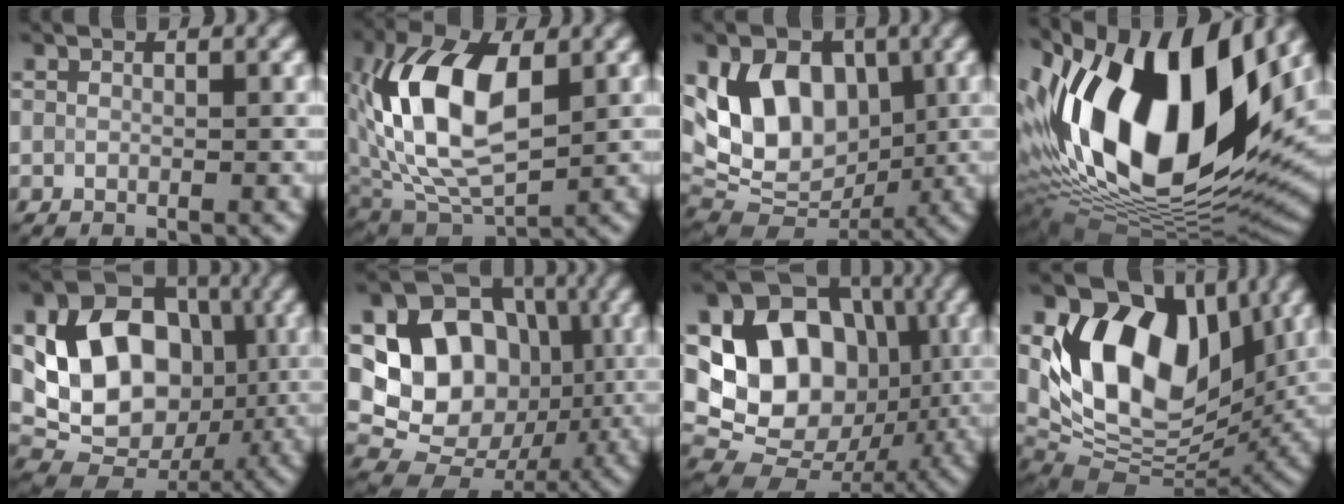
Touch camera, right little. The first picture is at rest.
{"total": 11.3, "force": [1.8, 6.1, 9.3], "torque": [-0.189, 0.015, 0.027]}
{"total": 9.8, "force": [2.0, 7.0, 6.6], "torque": [-0.102, 0.001, 0.032]}
{"total": 18.7, "force": [4.8, 9.8, 15.2], "torque": [-0.292, 0.010, 0.072]}
{"total": 12.9, "force": [0.8, 10.0, 8.2], "torque": [-0.135, 0.004, 0.011]}
{"total": 13.7, "force": [1.0, 11.6, 7.3], "torque": [-0.134, 0.011, -0.001]}
{"total": 15.0, "force": [1.5, 12.1, 8.7], "torque": [-0.154, 0.016, 0.016]}
{"total": 11.4, "force": [3.1, 7.5, 8.0], "torque": [-0.131, -0.005, 0.056]}